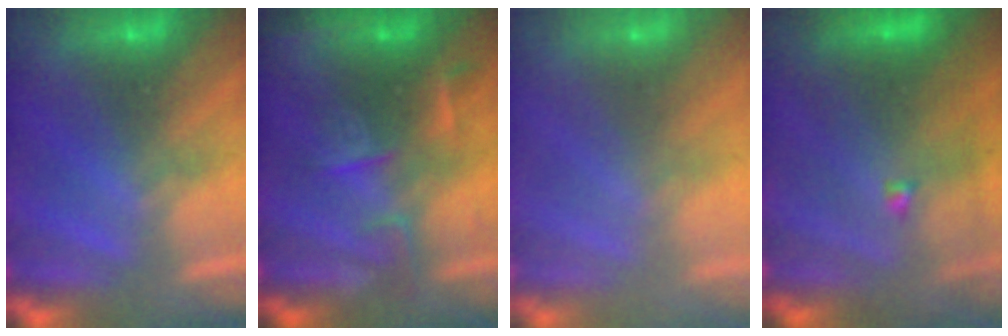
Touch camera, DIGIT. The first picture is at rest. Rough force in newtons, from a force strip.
{"total": 2.5}
{"total": 8.6}
{"total": 4.9}